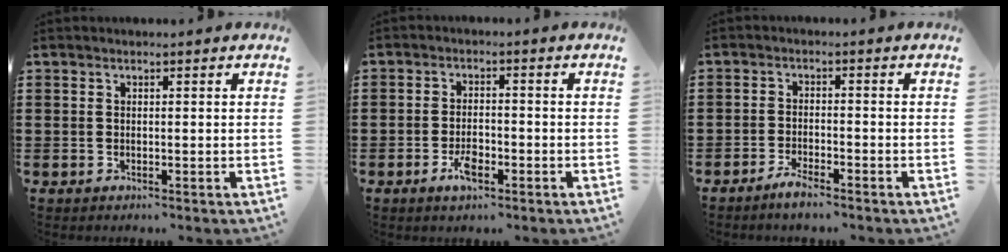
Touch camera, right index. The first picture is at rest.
{"total": 3.7, "force": [-1.7, 1.4, 3.0], "torque": [-0.066, -0.004, -0.035]}
{"total": 2.6, "force": [-2.4, 0.2, 1.0], "torque": [-0.019, 0.004, -0.046]}